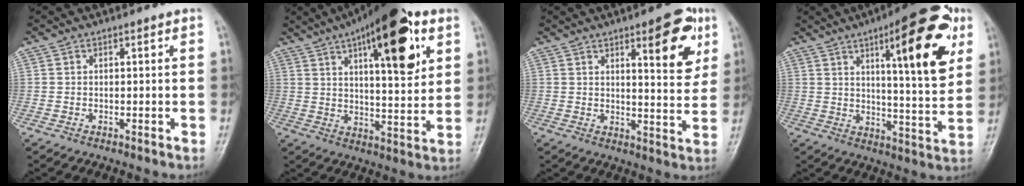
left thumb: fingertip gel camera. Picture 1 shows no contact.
{"total": 20.6, "force": [9.4, 7.2, 16.9], "torque": [-0.219, -0.024, 0.137]}
{"total": 11.2, "force": [5.2, 3.4, 9.3], "torque": [-0.097, -0.026, 0.068]}
{"total": 18.1, "force": [7.9, 4.4, 15.6], "torque": [-0.196, -0.030, 0.110]}